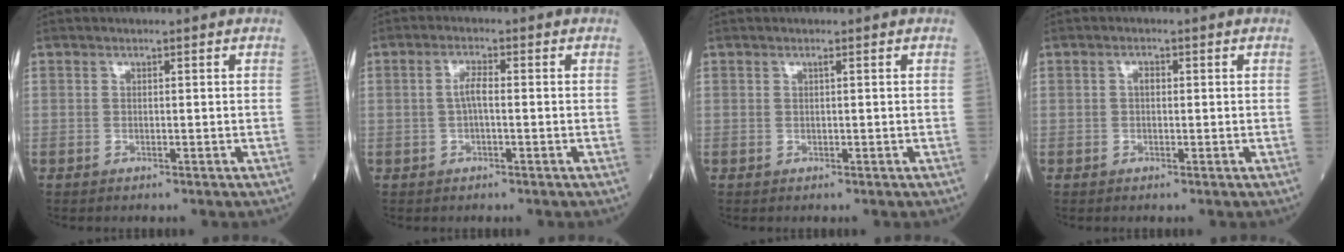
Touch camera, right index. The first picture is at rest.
{"total": 2.5, "force": [-0.2, 0.6, 2.4], "torque": [-0.047, 0.006, -0.005]}
{"total": 0.0}
{"total": 1.3, "force": [0.1, 0.8, 1.0], "torque": [-0.015, 0.007, -0.001]}